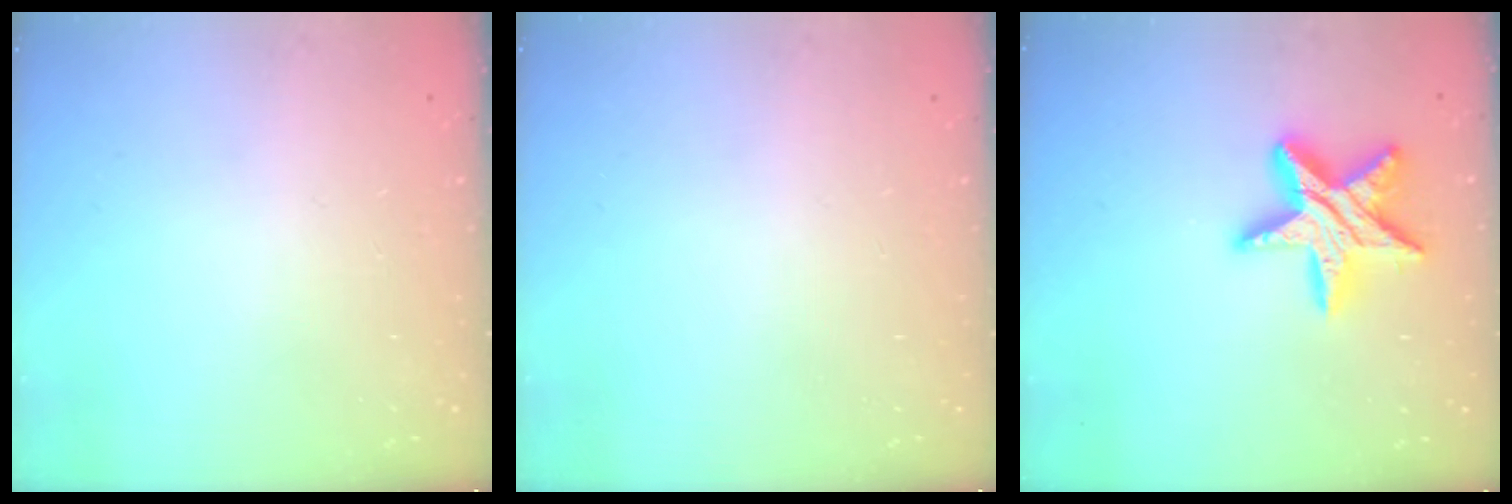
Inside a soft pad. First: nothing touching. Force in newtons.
{"total": 0.0}
{"total": 16.1, "press": 16.0, "slide": 1.1}